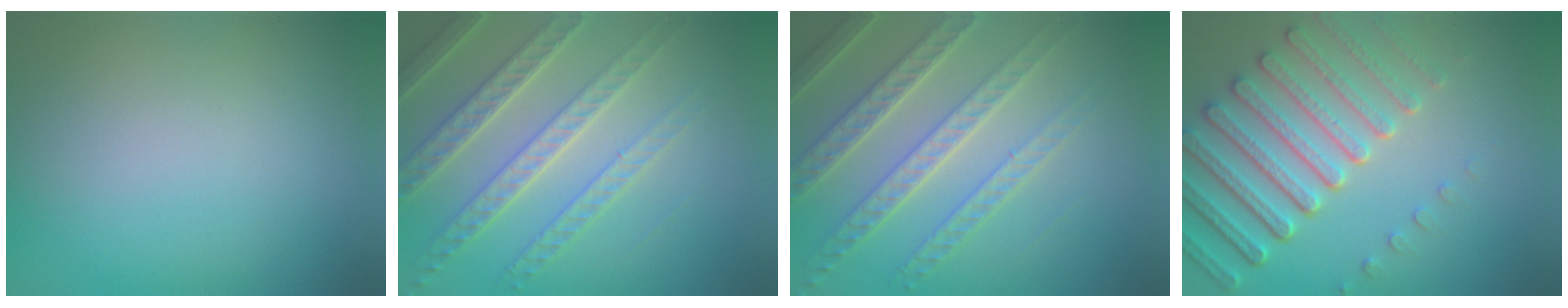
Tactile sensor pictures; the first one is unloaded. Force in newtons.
{"total": 6.0, "press": 5.0, "slide": 3.3}
{"total": 6.0, "press": 5.0, "slide": 3.3}
{"total": 7.5, "press": 5.7, "slide": 4.9}